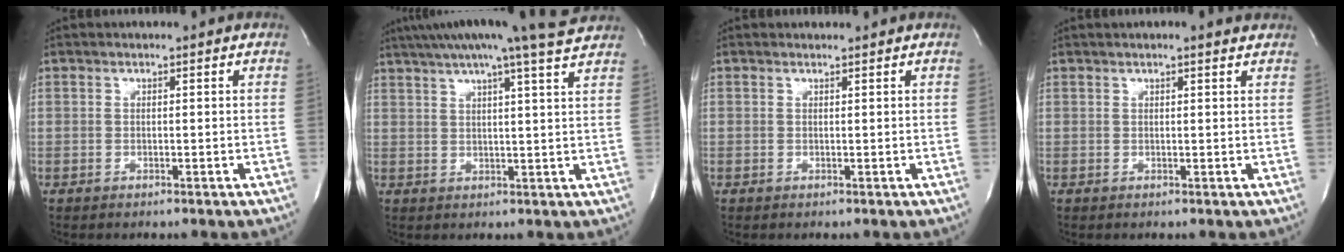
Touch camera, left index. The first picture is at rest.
{"total": 16.2, "force": [14.0, -1.2, 8.2], "torque": [-0.145, 0.003, 0.186]}
{"total": 0.0}
{"total": 2.6, "force": [2.2, 0.2, 1.2], "torque": [-0.022, 0.010, 0.022]}